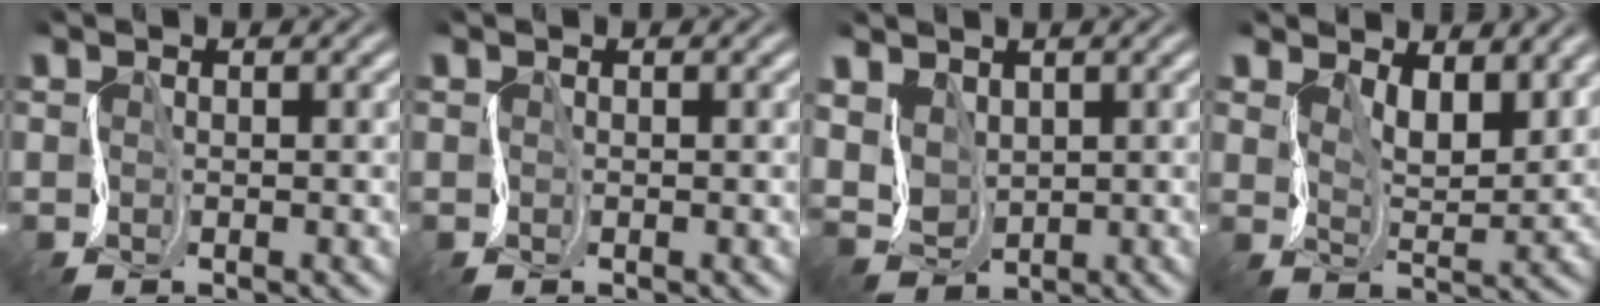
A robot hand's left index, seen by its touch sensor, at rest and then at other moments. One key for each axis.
{"total": 0.0}
{"total": 3.4, "fx": 0.8, "fy": 2.8, "fz": 1.9, "tx": -0.049, "ty": -0.001, "tz": 0.014}
{"total": 4.2, "fx": 2.0, "fy": 2.0, "fz": 3.1, "tx": -0.063, "ty": -0.017, "tz": 0.032}